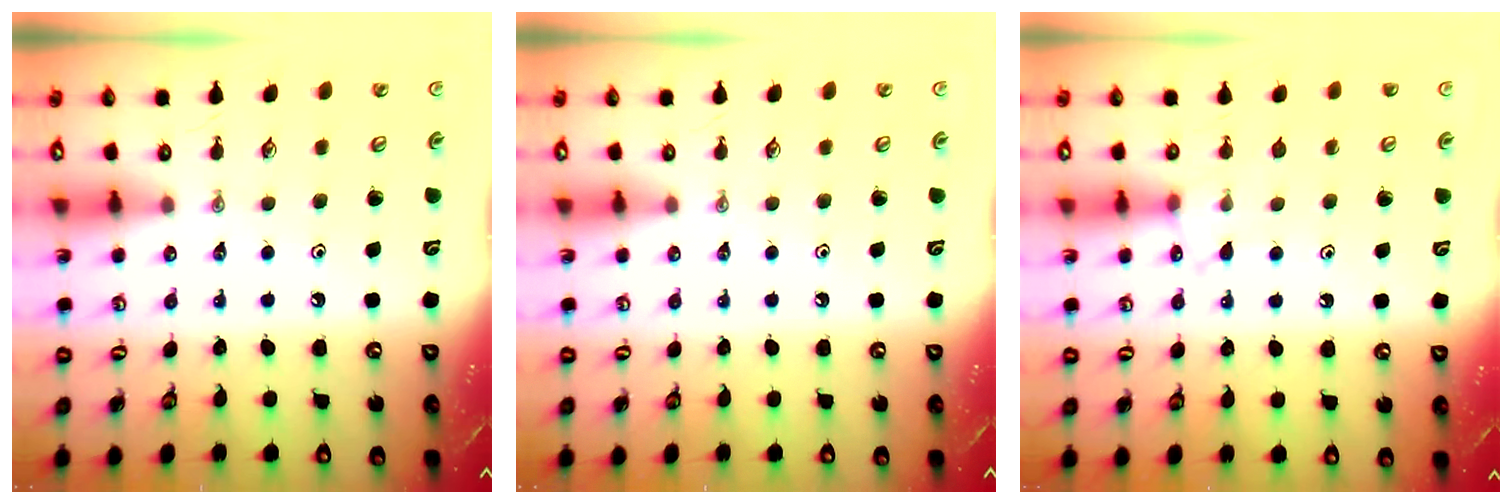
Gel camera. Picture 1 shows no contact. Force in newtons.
{"total": 0.0}
{"total": 5.2, "press": 5.1, "slide": 0.7}